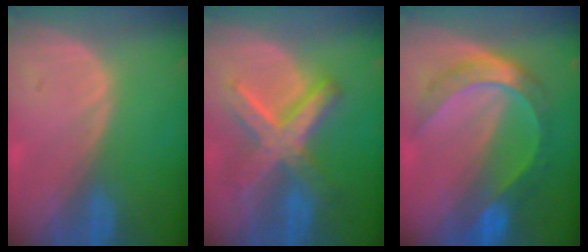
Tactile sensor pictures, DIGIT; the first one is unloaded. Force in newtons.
{"total": 8.8, "press": 8.8, "slide": 0.7}
{"total": 8.2, "press": 8.2, "slide": 0.9}